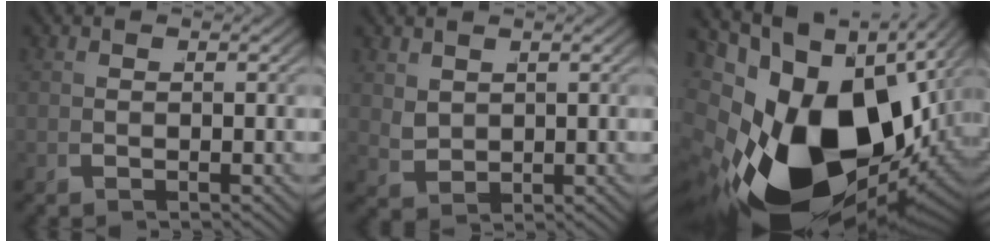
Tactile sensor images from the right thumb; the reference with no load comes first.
{"total": 1.7, "force": [1.0, 1.0, 1.0], "torque": [-0.023, -0.009, 0.034]}
{"total": 23.3, "force": [-2.2, 13.6, 18.9], "torque": [-0.351, -0.055, -0.005]}